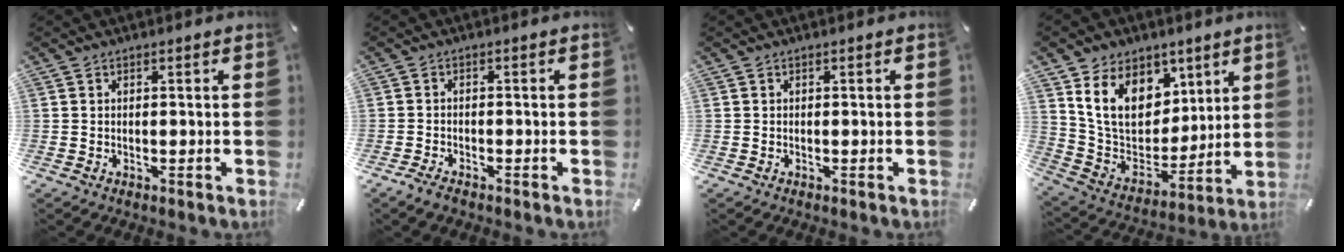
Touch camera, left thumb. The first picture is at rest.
{"total": 2.1, "force": [-1.7, 0.7, 1.0], "torque": [-0.025, 0.004, -0.035]}
{"total": 0.0}
{"total": 15.6, "force": [7.6, 11.8, 6.9], "torque": [-0.125, -0.038, 0.153]}